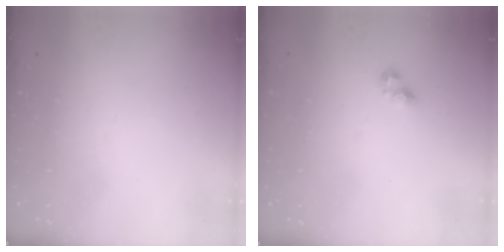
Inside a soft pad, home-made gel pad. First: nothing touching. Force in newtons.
{"total": 3.4, "press": 3.4, "slide": 0.3}